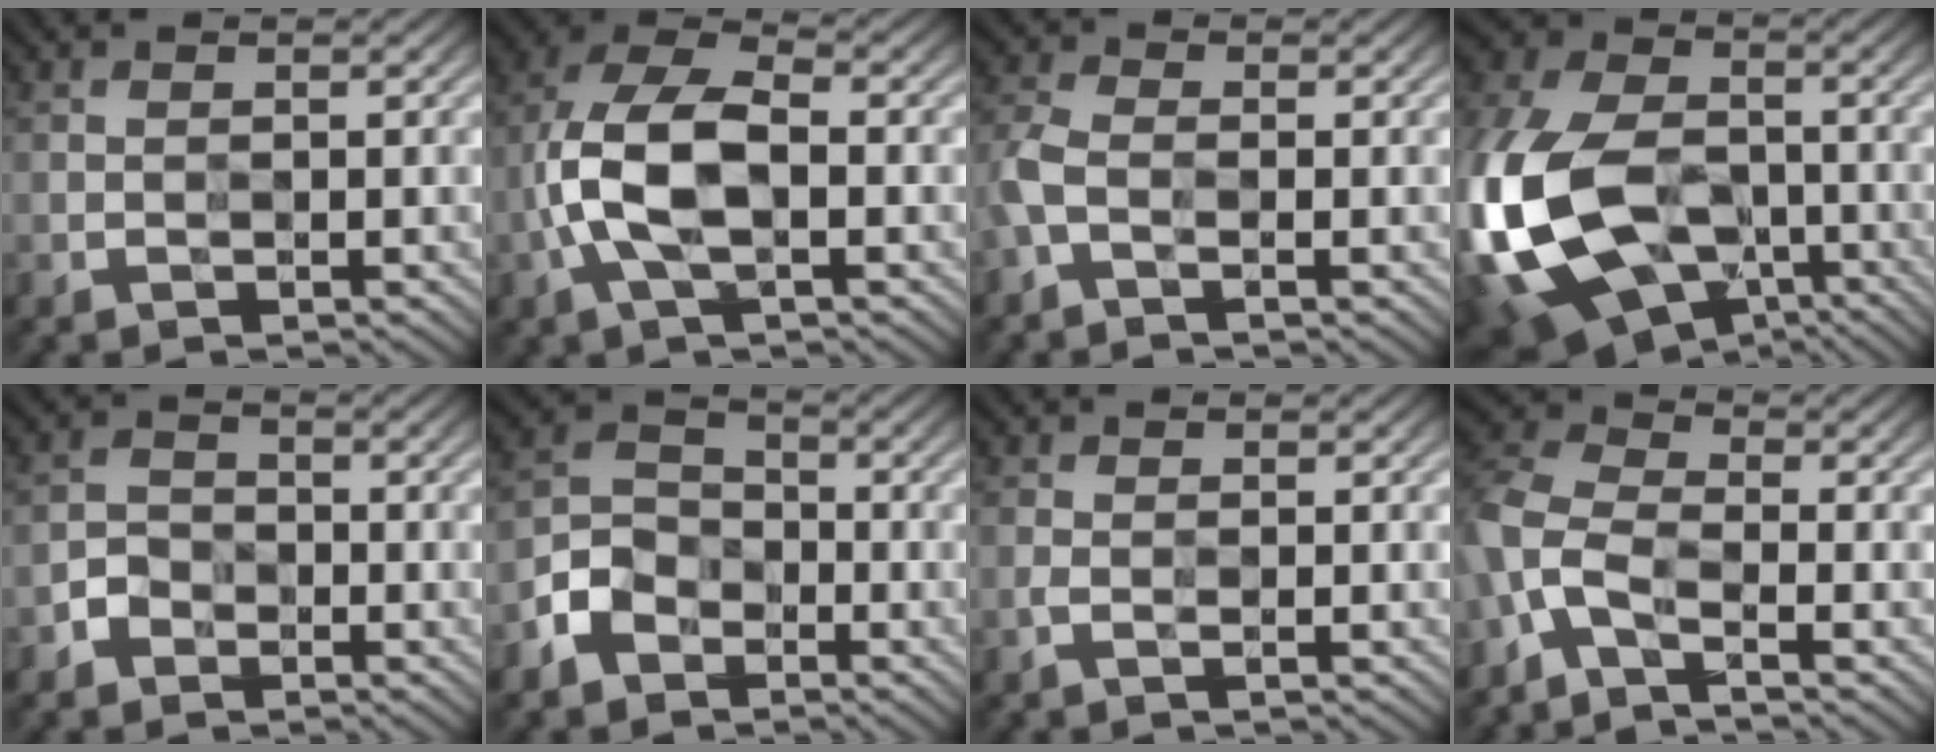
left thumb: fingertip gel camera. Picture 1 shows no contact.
{"total": 10.1, "force": [-1.9, 5.5, 8.3], "torque": [-0.175, 0.009, -0.043]}
{"total": 4.5, "force": [-2.0, 2.5, 3.1], "torque": [-0.082, -0.004, -0.046]}
{"total": 17.8, "force": [-5.6, 12.0, 11.8], "torque": [-0.306, -0.025, -0.112]}
{"total": 2.8, "force": [-2.0, 2.0, 0.1], "torque": [0.002, 0.000, -0.045]}
{"total": 5.4, "force": [-3.4, 3.9, 1.6], "torque": [-0.029, 0.004, -0.081]}
{"total": 1.1, "force": [-0.6, 0.7, 0.7], "torque": [-0.019, -0.001, -0.013]}
{"total": 6.8, "force": [-3.6, 3.5, 4.5], "torque": [-0.104, -0.001, -0.088]}